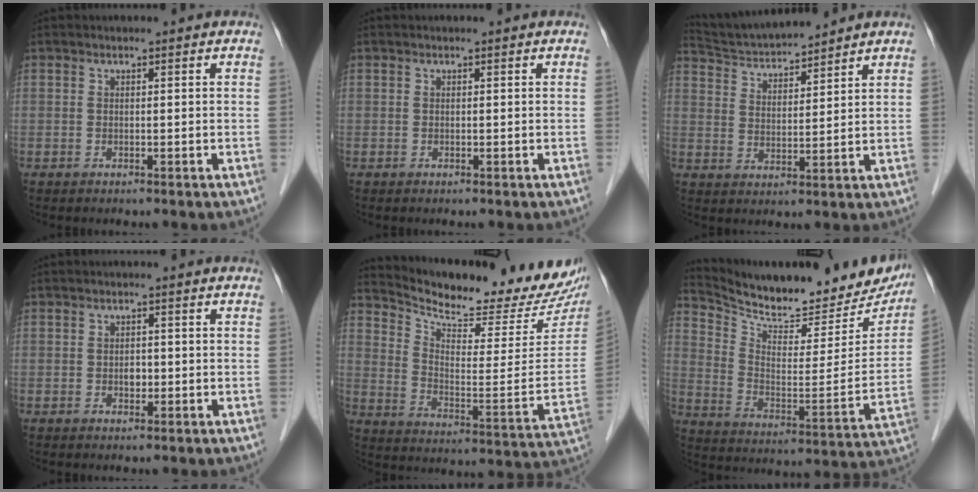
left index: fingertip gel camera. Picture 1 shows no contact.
{"total": 0.0}
{"total": 9.3, "force": [9.1, 0.2, 2.2], "torque": [-0.052, 0.021, 0.170]}
{"total": 1.5, "force": [-0.3, 1.0, 1.0], "torque": [-0.018, 0.002, -0.002]}
{"total": 22.1, "force": [20.5, 3.4, 7.5], "torque": [-0.125, -0.074, 0.283]}
{"total": 22.9, "force": [20.8, 5.9, 7.6], "torque": [-0.126, -0.047, 0.294]}